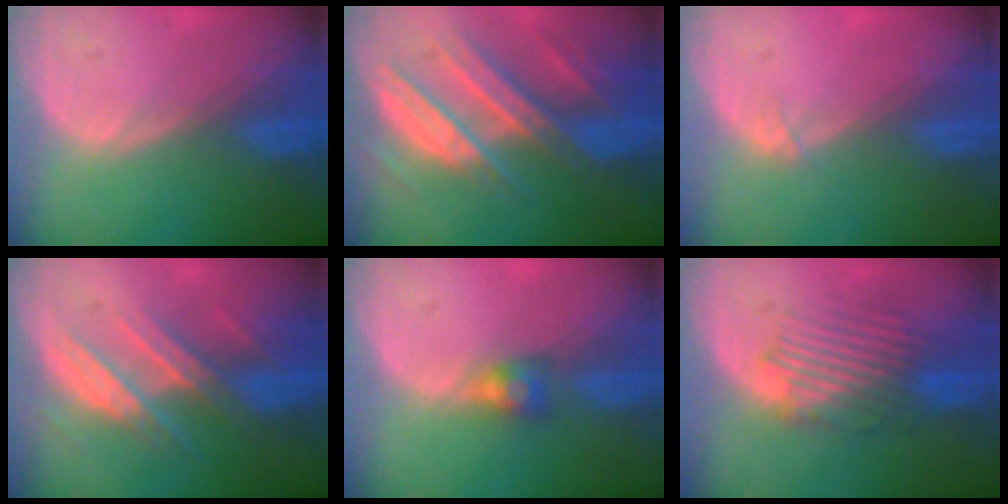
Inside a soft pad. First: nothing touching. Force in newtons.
{"total": 10.6, "press": 9.3, "slide": 5.0}
{"total": 0.7, "press": 0.6, "slide": 0.3}
{"total": 8.2, "press": 7.6, "slide": 3.1}
{"total": 2.9, "press": 2.5, "slide": 1.5}
{"total": 6.6, "press": 6.4, "slide": 1.6}